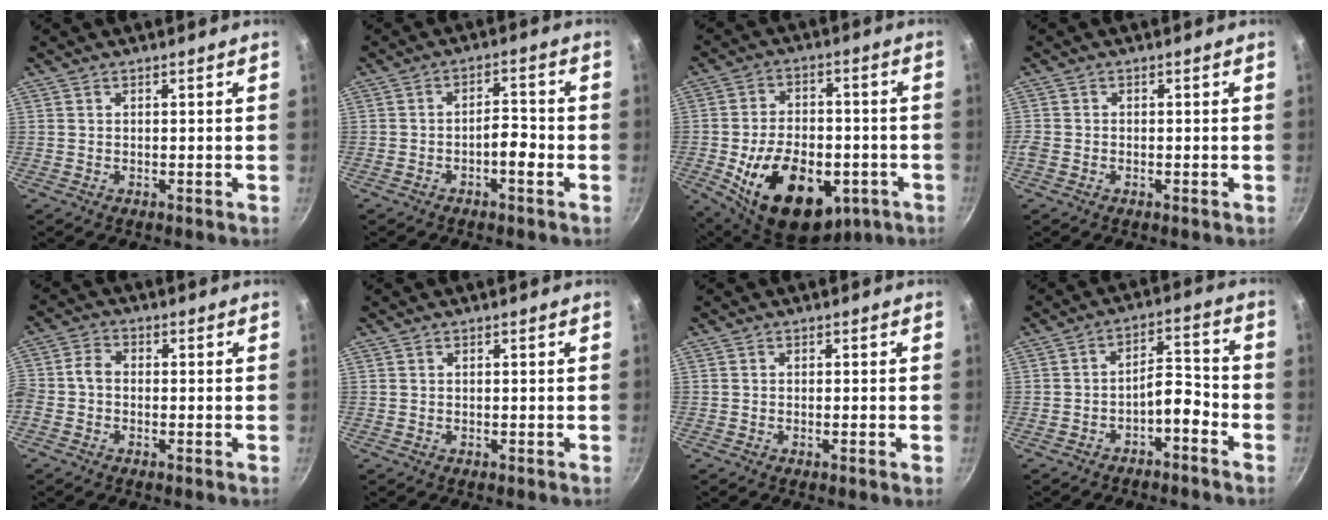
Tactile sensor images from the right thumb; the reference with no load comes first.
{"total": 3.8, "force": [-1.8, 0.9, 3.2], "torque": [-0.057, 0.021, -0.031]}
{"total": 21.8, "force": [-6.8, 13.5, 15.7], "torque": [-0.228, 0.021, -0.088]}
{"total": 1.5, "force": [-0.8, 1.1, 0.7], "torque": [-0.019, 0.001, -0.018]}
{"total": 4.0, "force": [-1.3, 2.9, 2.5], "torque": [-0.059, 0.021, -0.040]}
{"total": 0.0}
{"total": 1.0, "force": [-0.4, -0.1, 0.9], "torque": [-0.018, 0.000, -0.009]}
{"total": 5.9, "force": [-3.5, 2.5, 4.1], "torque": [-0.052, 0.056, -0.051]}